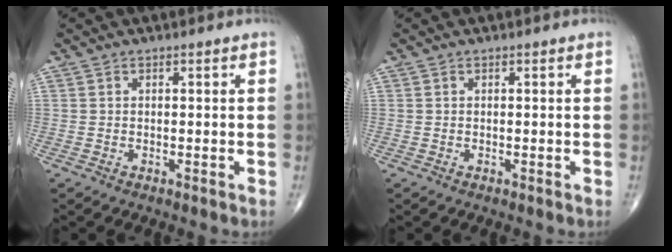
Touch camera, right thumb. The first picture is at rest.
{"total": 0.0}